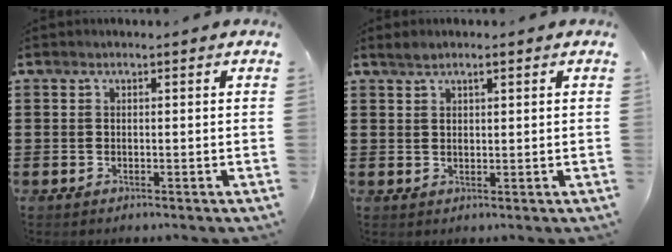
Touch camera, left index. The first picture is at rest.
{"total": 1.6, "force": [1.2, 0.7, 0.8], "torque": [-0.010, 0.001, 0.020]}